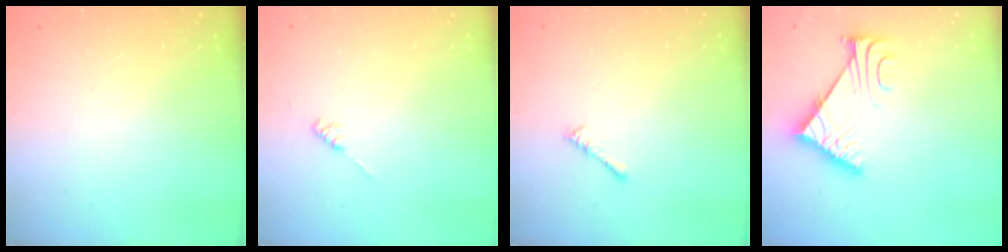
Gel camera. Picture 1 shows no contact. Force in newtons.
{"total": 1.8, "press": 1.7, "slide": 0.3}
{"total": 0.0}
{"total": 6.7, "press": 6.7, "slide": 0.8}